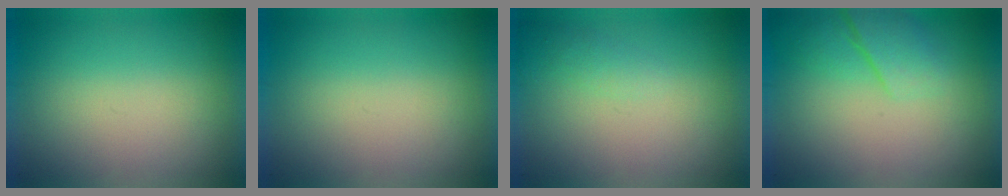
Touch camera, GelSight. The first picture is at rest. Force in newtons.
{"total": 0.0}
{"total": 1.1}
{"total": 2.5}